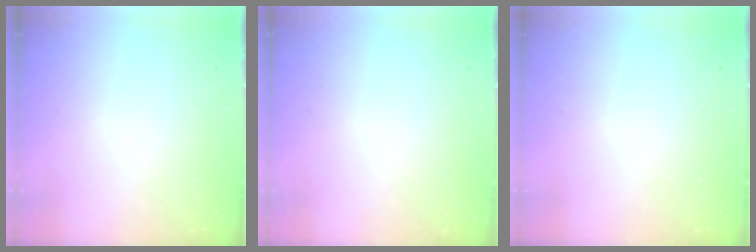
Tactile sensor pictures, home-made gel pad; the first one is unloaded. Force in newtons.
{"total": 0.0}
{"total": 0.0}